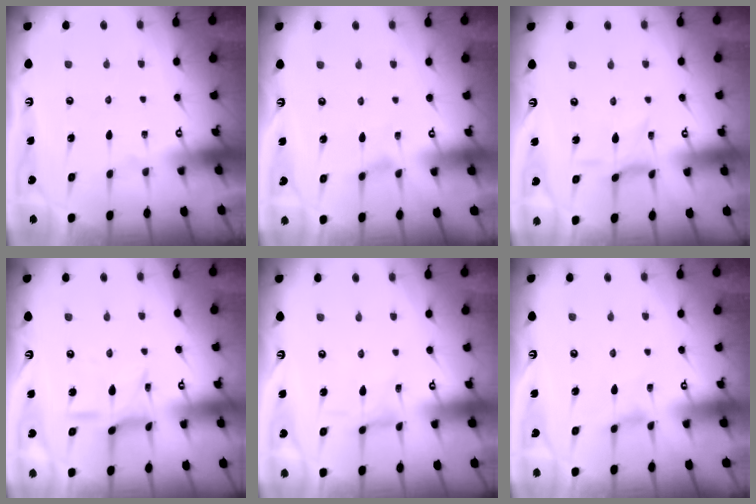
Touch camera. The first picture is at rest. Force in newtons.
{"total": 0.7, "press": 0.7, "slide": 0.2}
{"total": 1.5, "press": 1.4, "slide": 0.1}
{"total": 7.7, "press": 7.7, "slide": 0.4}
{"total": 0.5, "press": 0.5, "slide": 0.2}
{"total": 2.2, "press": 2.2, "slide": 0.3}